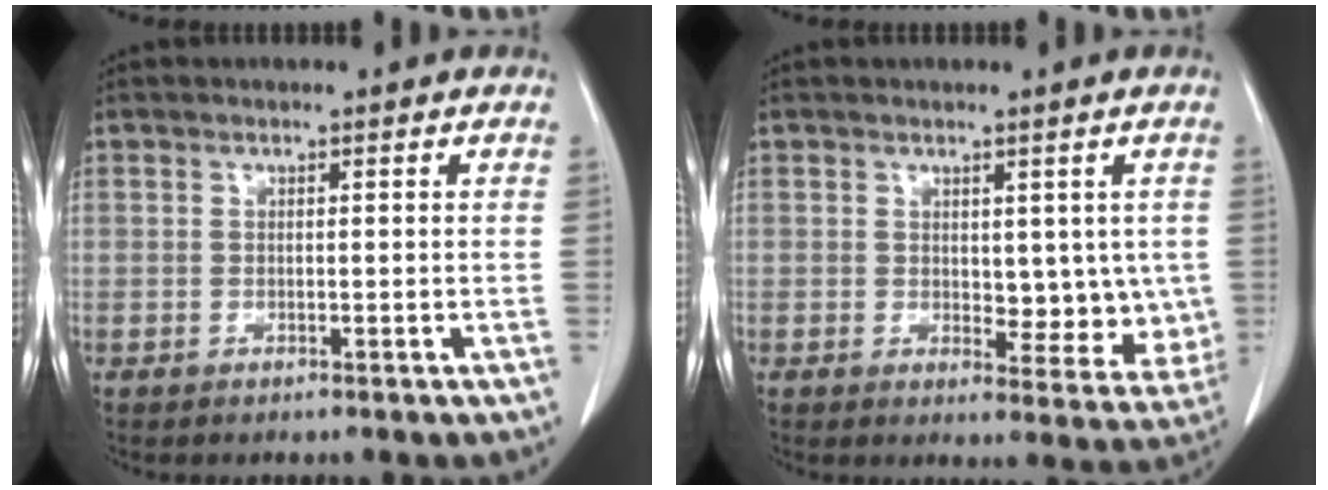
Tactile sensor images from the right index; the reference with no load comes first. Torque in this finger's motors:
{"motor_torque": [0.01, 0.22, 0.10, 0.00]}